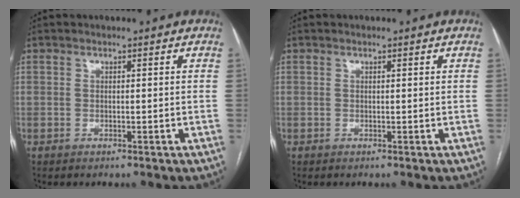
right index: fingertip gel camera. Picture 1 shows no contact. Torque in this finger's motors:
{"motor_torque": [0.07, 0.10, 0.01, 0.01]}